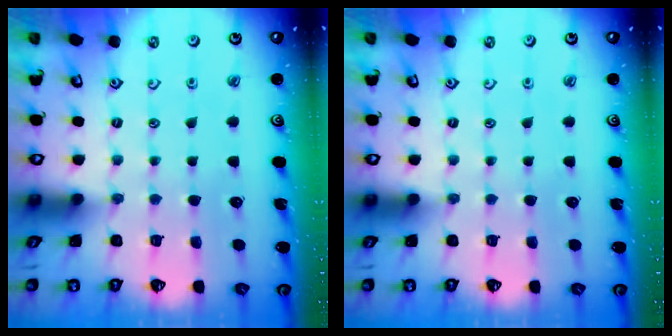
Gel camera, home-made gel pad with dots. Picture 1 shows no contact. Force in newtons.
{"total": 0.0}